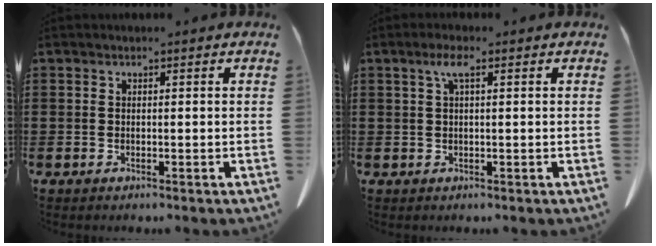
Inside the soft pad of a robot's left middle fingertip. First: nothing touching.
{"total": 2.6, "force": [0.9, 0.6, 2.4], "torque": [-0.049, 0.008, 0.014]}